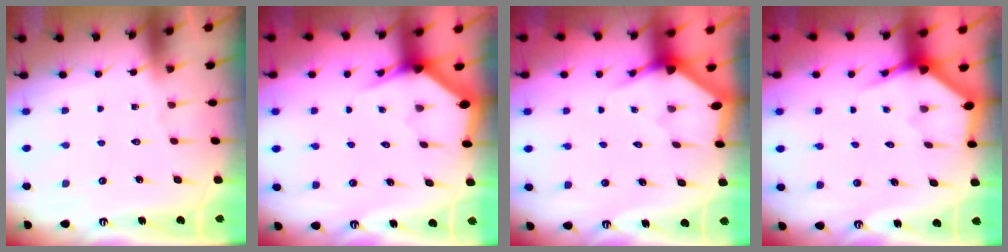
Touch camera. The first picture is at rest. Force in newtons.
{"total": 3.0, "press": 3.0, "slide": 0.1}
{"total": 2.9, "press": 2.9, "slide": 0.2}
{"total": 3.4, "press": 3.4, "slide": 0.1}